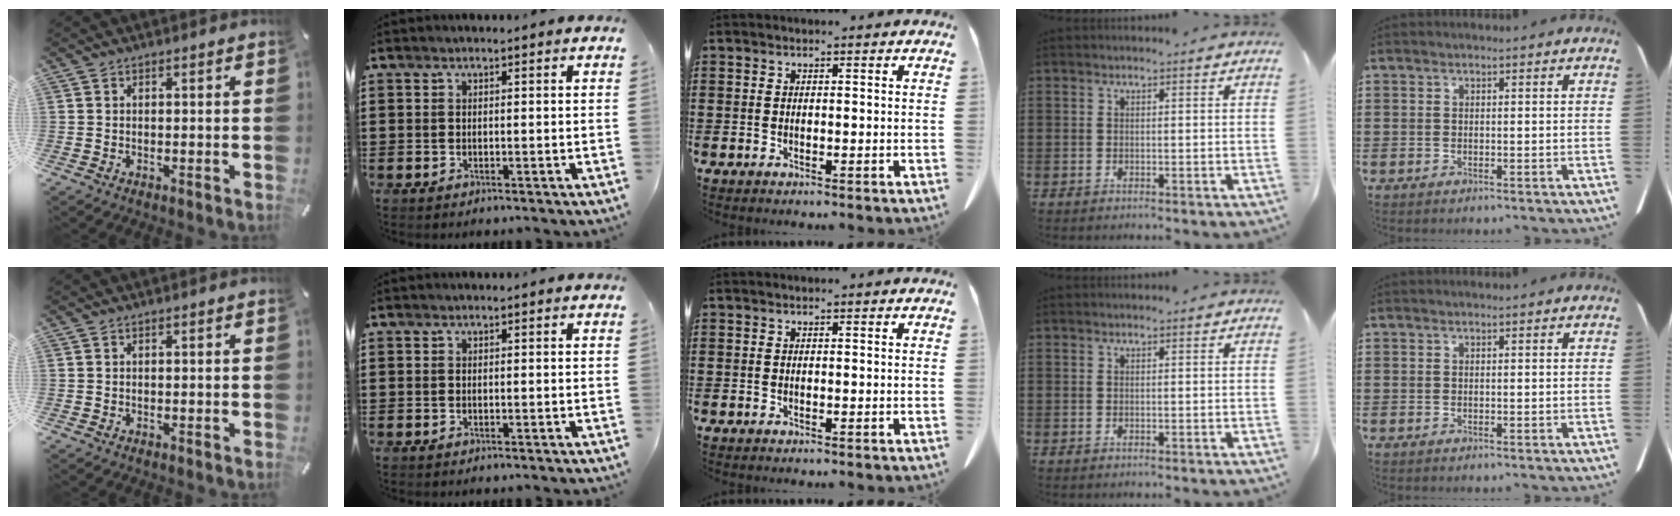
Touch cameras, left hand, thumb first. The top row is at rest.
{}